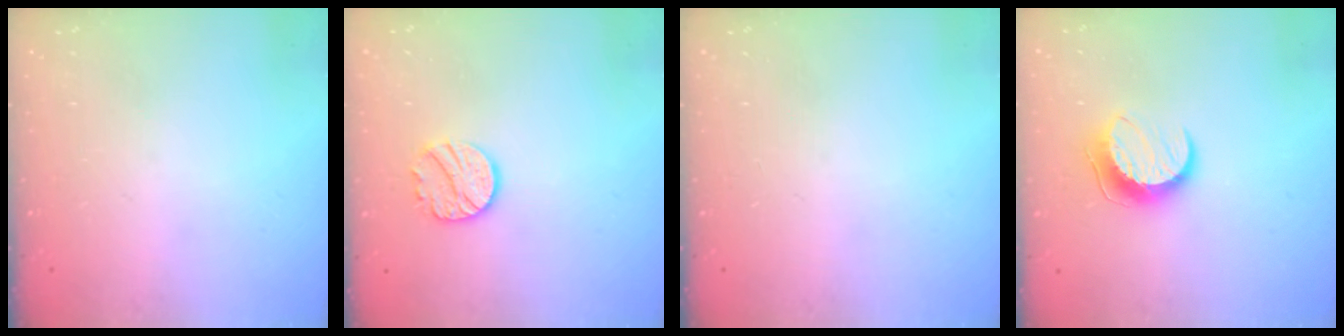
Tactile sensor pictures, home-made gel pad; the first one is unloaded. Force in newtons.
{"total": 10.5, "press": 10.4, "slide": 0.8}
{"total": 0.0}
{"total": 10.2, "press": 10.1, "slide": 0.5}